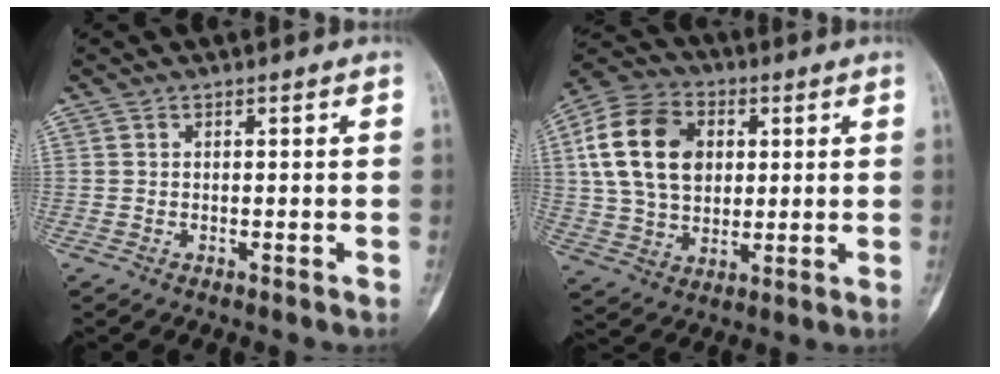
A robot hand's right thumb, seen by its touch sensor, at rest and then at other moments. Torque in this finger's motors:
{"motor_torque": [1.83, 2.59, 1.41, 0.25, 0.48]}